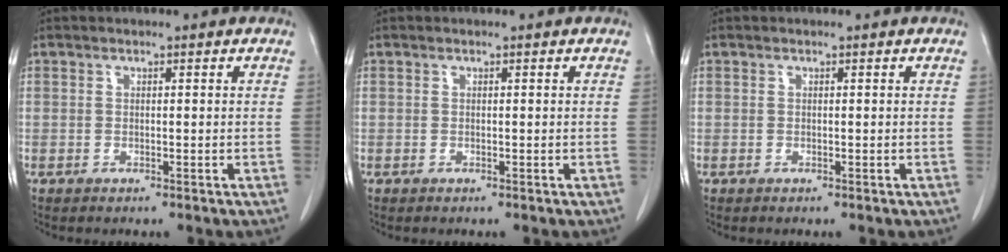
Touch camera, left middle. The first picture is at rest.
{"total": 0.0}
{"total": 0.0}